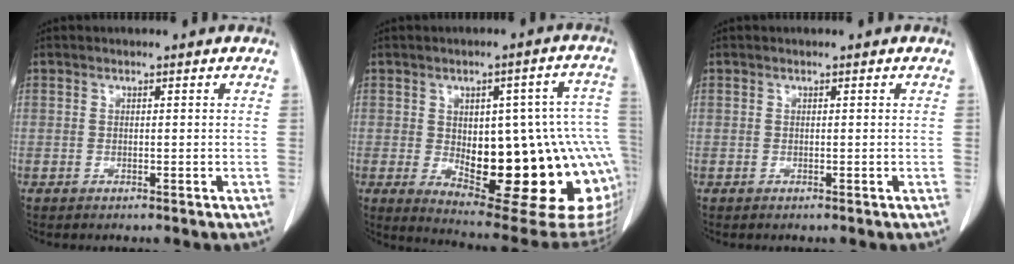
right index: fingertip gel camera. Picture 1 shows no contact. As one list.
[{"total": 25.0, "force": [-4.0, 8.1, 23.4], "torque": [-0.236, 0.017, -0.026]}, {"total": 0.0}]